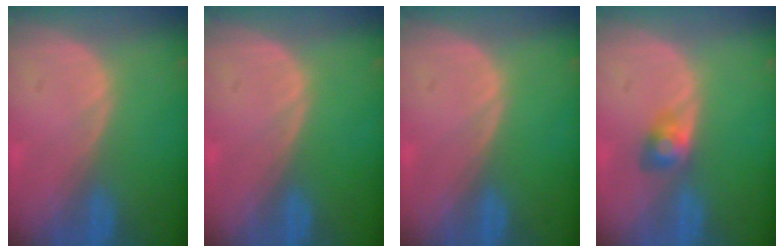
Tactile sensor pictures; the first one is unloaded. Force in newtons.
{"total": 0.0}
{"total": 0.0}
{"total": 2.7, "press": 2.7, "slide": 0.0}